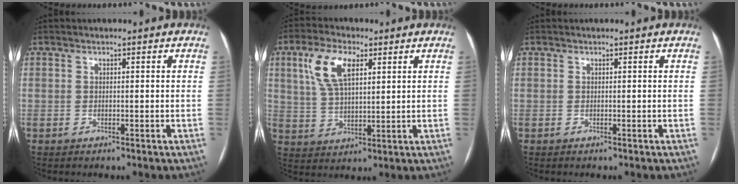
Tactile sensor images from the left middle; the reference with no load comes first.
{"total": 8.6, "force": [3.7, 3.7, 6.8], "torque": [-0.144, 0.018, 0.075]}
{"total": 0.0}